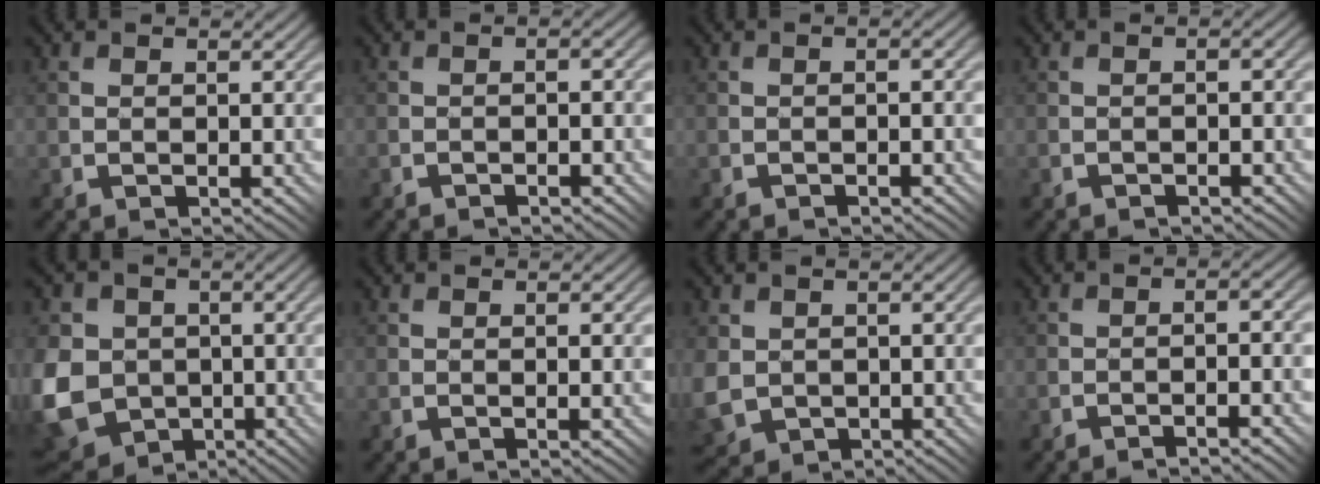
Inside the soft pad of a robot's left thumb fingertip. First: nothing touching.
{"total": 1.8, "force": [-1.1, 0.4, 1.4], "torque": [-0.021, 0.008, -0.018]}
{"total": 1.3, "force": [-0.8, 0.2, 1.0], "torque": [-0.015, 0.006, -0.014]}
{"total": 1.0, "force": [-0.8, 0.2, 0.6], "torque": [-0.009, 0.006, -0.016]}
{"total": 10.9, "force": [-1.9, 9.5, 4.9], "torque": [-0.158, -0.032, -0.045]}
{"total": 2.2, "force": [-0.4, 0.2, 2.2], "torque": [-0.029, 0.000, 0.001]}
{"total": 4.4, "force": [-0.1, 3.8, 2.1], "torque": [-0.074, -0.026, 0.002]}
{"total": 4.6, "force": [-2.8, 0.4, 3.7], "torque": [-0.049, 0.003, -0.042]}